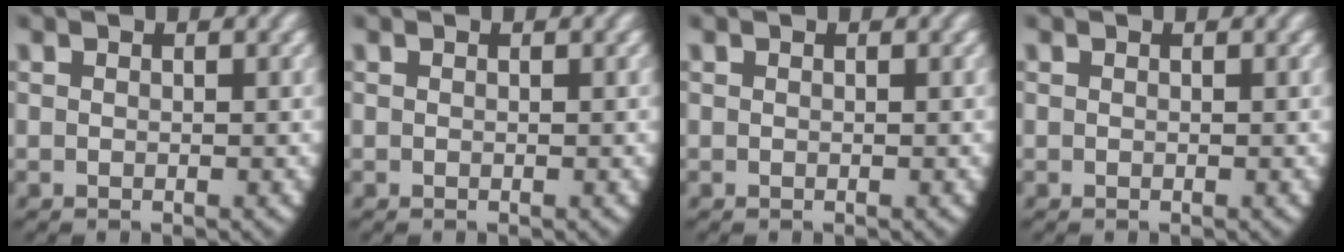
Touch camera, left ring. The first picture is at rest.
{"total": 0.0}
{"total": 0.0}
{"total": 0.0}